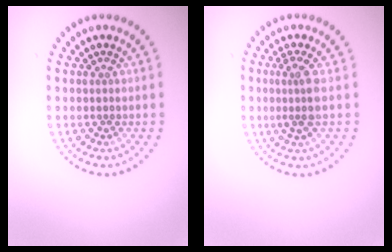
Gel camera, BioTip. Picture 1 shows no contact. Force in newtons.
{"total": 2.5, "press": 2.0, "slide": 1.5}